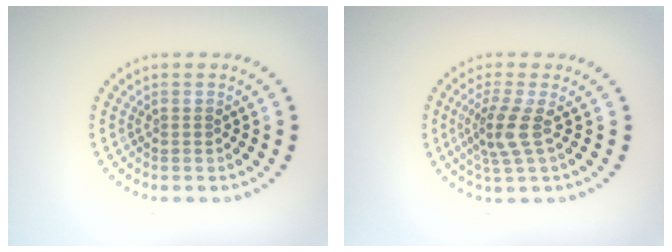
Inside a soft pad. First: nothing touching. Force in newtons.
{"total": 2.8, "press": 2.1, "slide": 1.9}